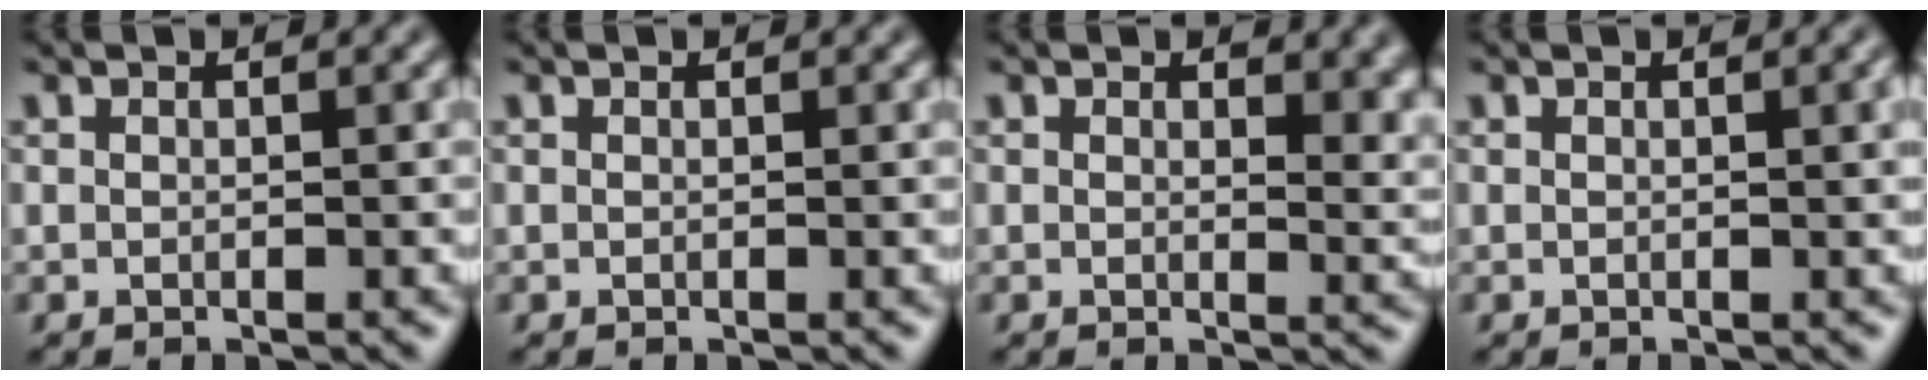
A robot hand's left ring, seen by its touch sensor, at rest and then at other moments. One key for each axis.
{"total": 0.0}
{"total": 3.6, "fx": 1.4, "fy": 1.9, "fz": 2.8, "tx": -0.027, "ty": -0.008, "tz": 0.022}
{"total": 1.6, "fx": 0.4, "fy": 0.4, "fz": 1.5, "tx": -0.016, "ty": 0.003, "tz": 0.005}